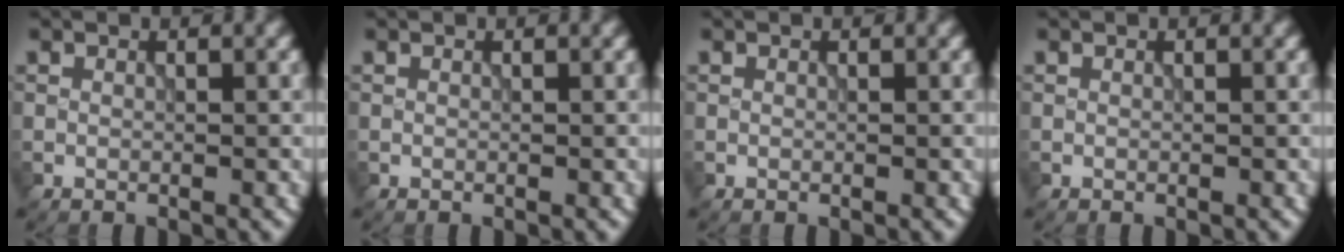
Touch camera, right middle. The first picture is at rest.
{"total": 0.0}
{"total": 0.0}
{"total": 0.0}